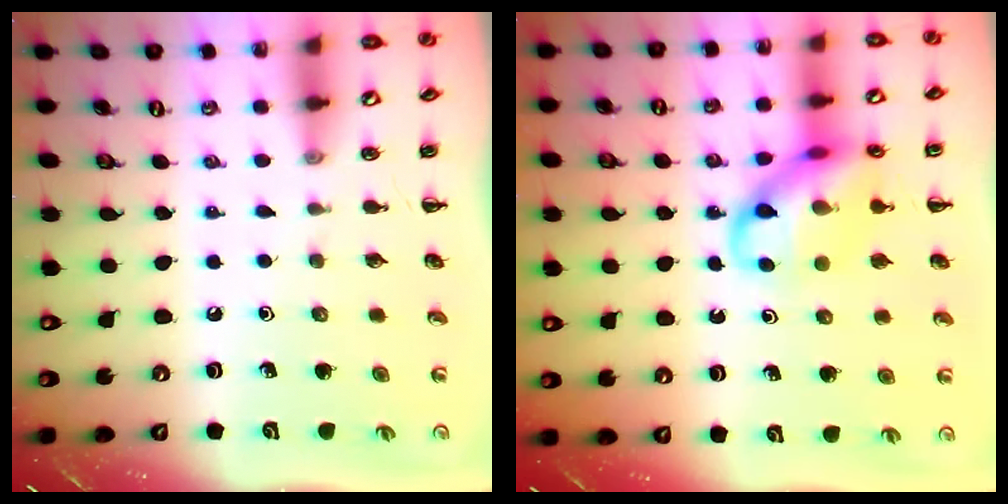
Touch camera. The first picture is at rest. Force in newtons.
{"total": 13.8, "press": 13.8, "slide": 1.1}